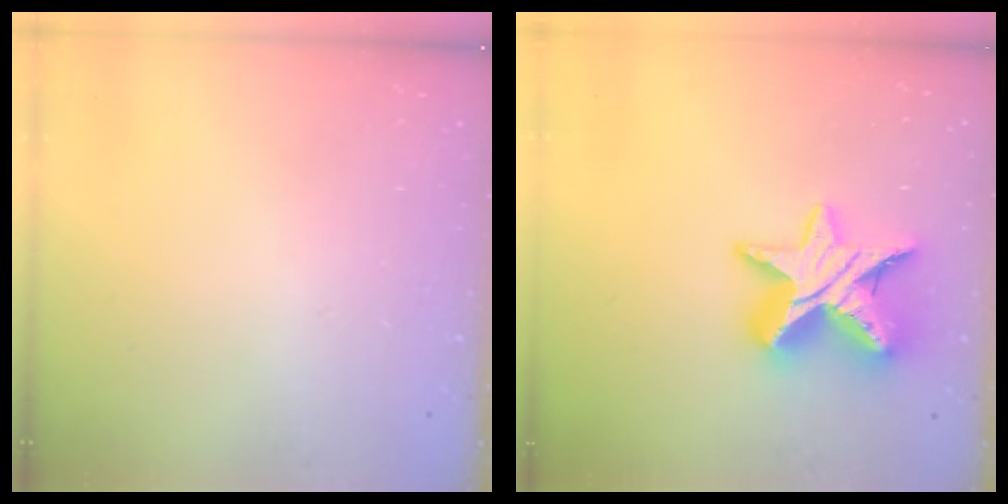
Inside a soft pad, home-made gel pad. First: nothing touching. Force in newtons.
{"total": 15.9, "press": 15.9, "slide": 1.1}